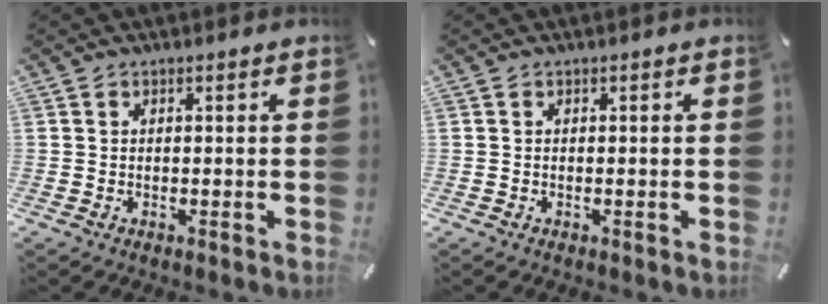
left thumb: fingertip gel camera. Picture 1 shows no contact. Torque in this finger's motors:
{"motor_torque": [0.00, 0.00, 0.00, 0.00, 0.00]}